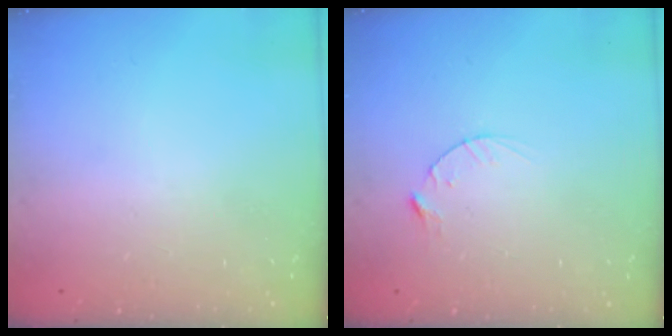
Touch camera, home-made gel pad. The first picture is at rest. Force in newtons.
{"total": 2.8, "press": 2.8, "slide": 0.4}